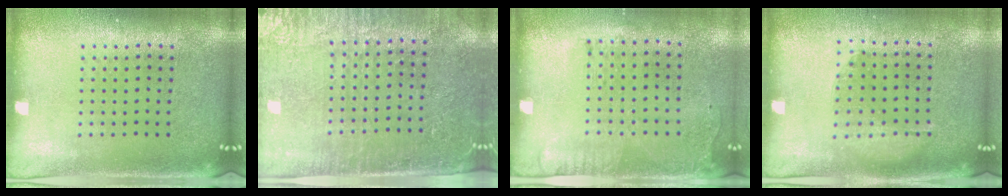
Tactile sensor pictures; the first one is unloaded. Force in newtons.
{"total": 3.4, "press": 3.1, "slide": 1.4}
{"total": 1.8, "press": 1.2, "slide": 1.3}
{"total": 1.1, "press": 0.8, "slide": 0.8}